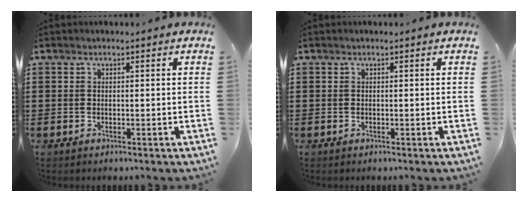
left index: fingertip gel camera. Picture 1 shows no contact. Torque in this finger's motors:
{"motor_torque": [0.00, 0.00, 0.00, 0.00]}